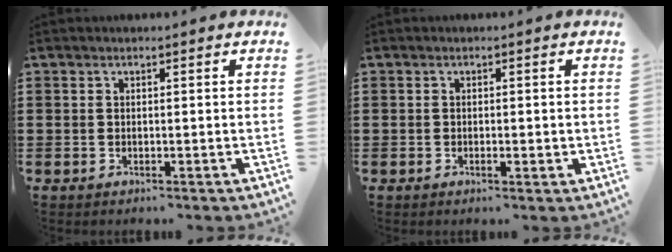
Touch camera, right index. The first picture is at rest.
{"total": 0.8, "force": [-0.2, 0.3, 0.7], "torque": [-0.014, -0.001, -0.003]}